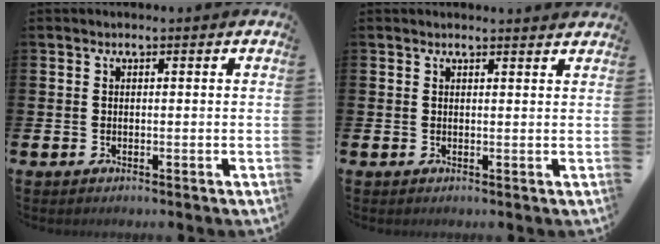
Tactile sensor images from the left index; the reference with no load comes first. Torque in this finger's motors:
{"motor_torque": [0.32, -1.82, 0.27, 0.04]}